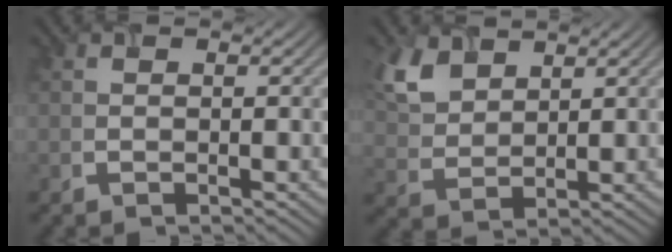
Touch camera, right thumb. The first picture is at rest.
{"total": 6.2, "force": [4.0, 3.3, 3.4], "torque": [-0.105, 0.010, 0.093]}